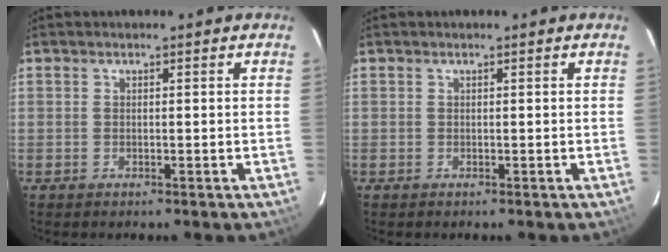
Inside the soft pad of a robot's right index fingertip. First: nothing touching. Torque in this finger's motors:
{"motor_torque": [0.04, 0.04, 0.00, 0.00]}